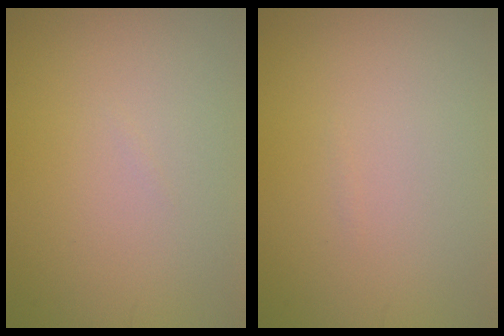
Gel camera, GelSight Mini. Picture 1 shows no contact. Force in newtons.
{"total": 0.0}